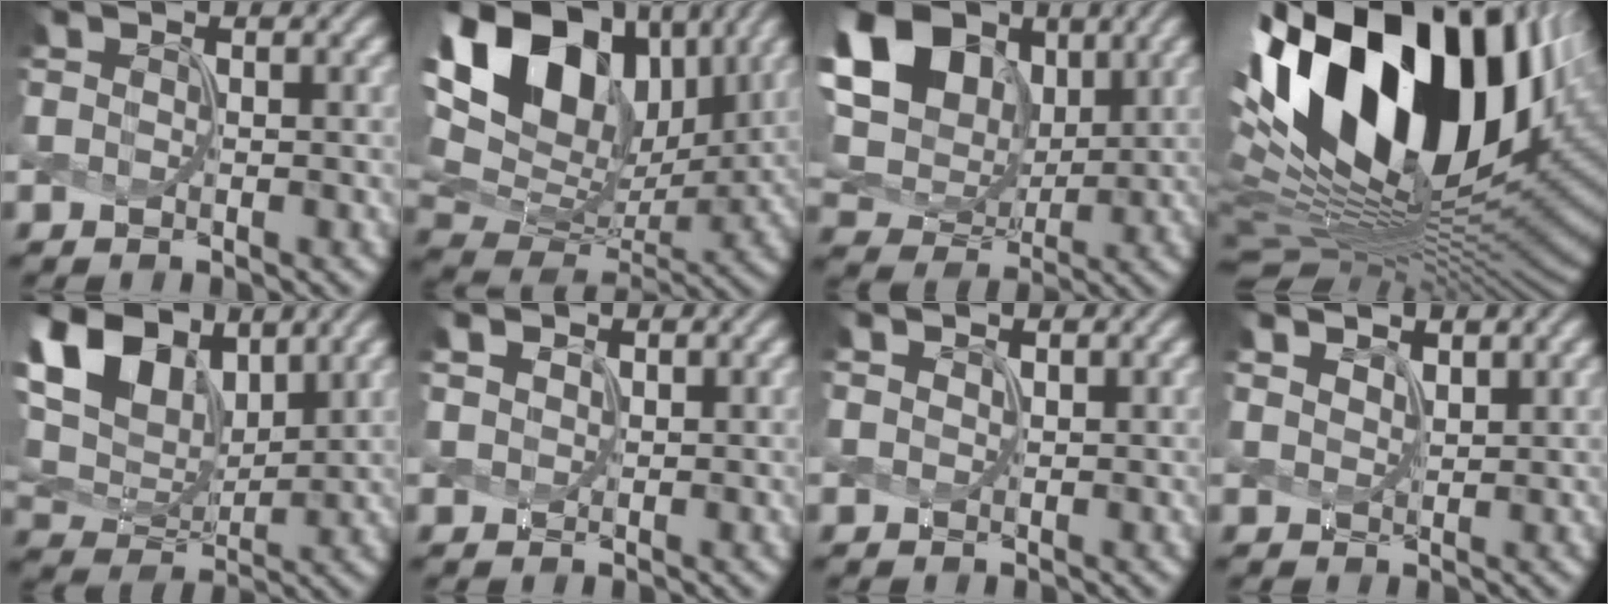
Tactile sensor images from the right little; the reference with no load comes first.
{"total": 16.6, "force": [6.5, 11.0, 10.6], "torque": [-0.210, 0.040, 0.122]}
{"total": 14.4, "force": [5.8, 10.1, 8.5], "torque": [-0.186, 0.040, 0.093]}
{"total": 20.9, "force": [5.8, 11.9, 16.1], "torque": [-0.298, 0.024, 0.122]}
{"total": 10.8, "force": [4.8, 6.8, 6.9], "torque": [-0.170, 0.021, 0.090]}
{"total": 1.0, "force": [0.8, 0.4, 0.2], "torque": [-0.011, 0.004, 0.025]}
{"total": 0.6, "force": [0.6, 0.1, 0.1], "torque": [-0.001, -0.002, 0.012]}
{"total": 2.3, "force": [2.0, 0.7, 1.1], "torque": [-0.007, 0.010, 0.025]}